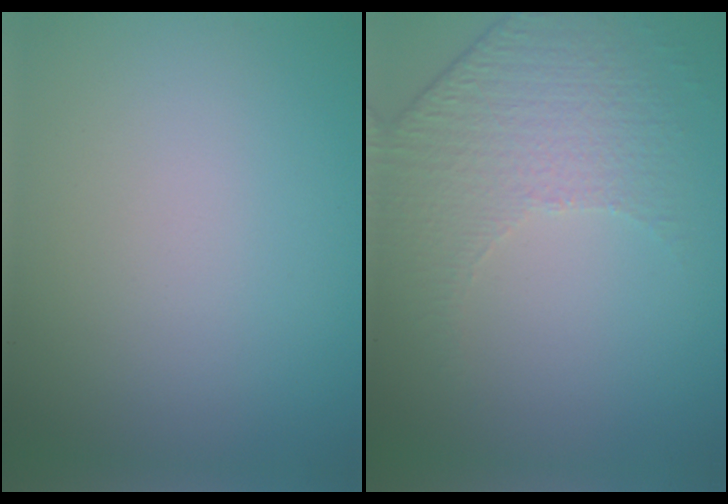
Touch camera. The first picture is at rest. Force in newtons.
{"total": 4.7, "press": 3.1, "slide": 3.5}